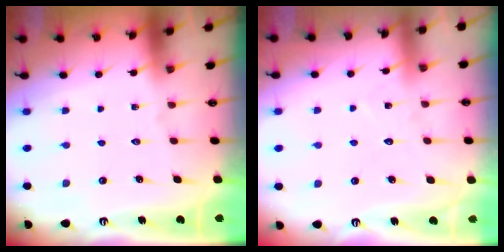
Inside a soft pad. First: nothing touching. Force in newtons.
{"total": 6.8, "press": 6.8, "slide": 0.6}